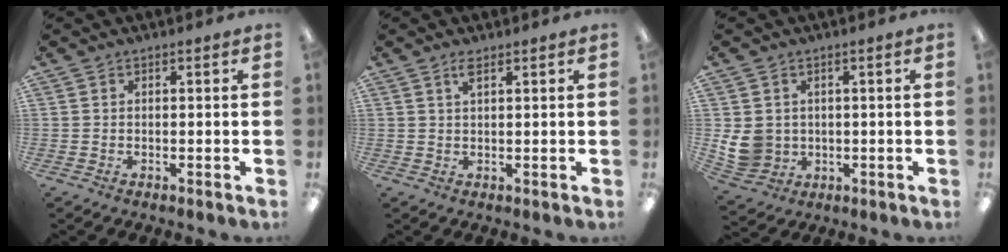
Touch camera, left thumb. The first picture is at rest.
{"total": 2.6, "force": [1.9, 0.4, 1.7], "torque": [-0.039, 0.002, 0.033]}
{"total": 7.3, "force": [0.9, 6.8, 2.5], "torque": [-0.063, 0.004, 0.026]}